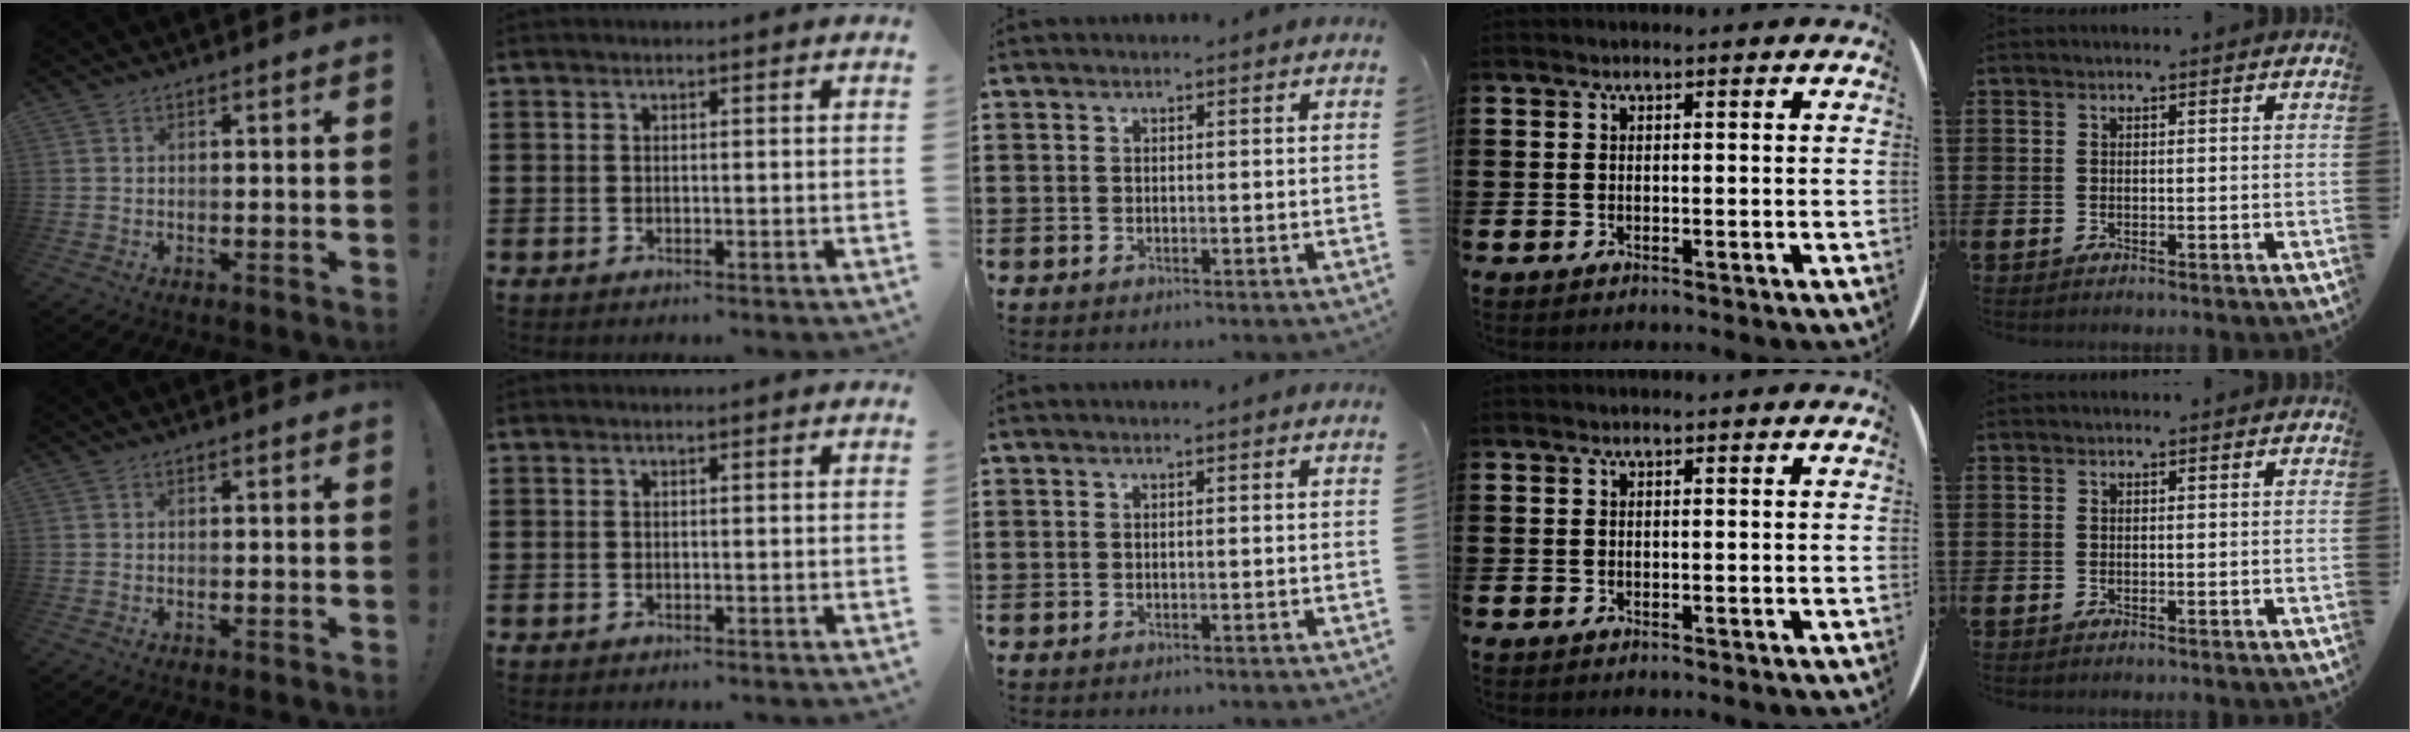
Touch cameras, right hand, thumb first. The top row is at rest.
{}